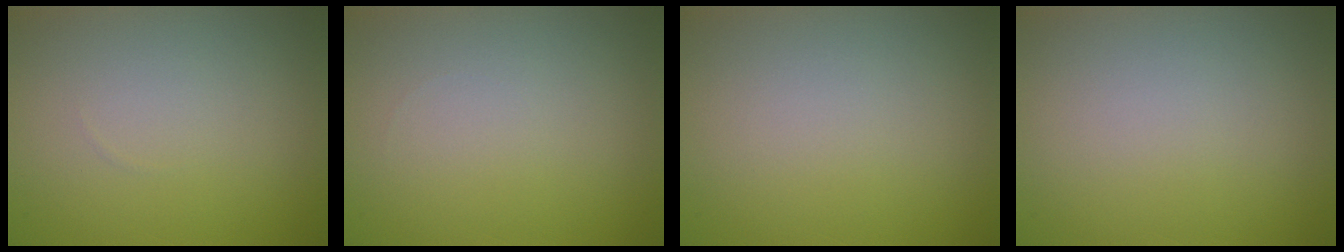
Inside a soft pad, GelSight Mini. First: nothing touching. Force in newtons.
{"total": 0.0}
{"total": 0.0}
{"total": 0.0}